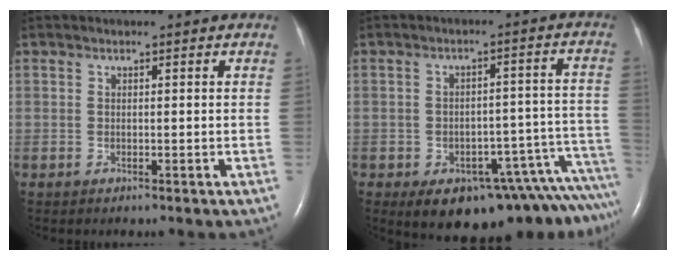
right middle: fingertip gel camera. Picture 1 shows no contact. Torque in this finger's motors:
{"motor_torque": [1.07, -1.06, 0.15, 0.11]}